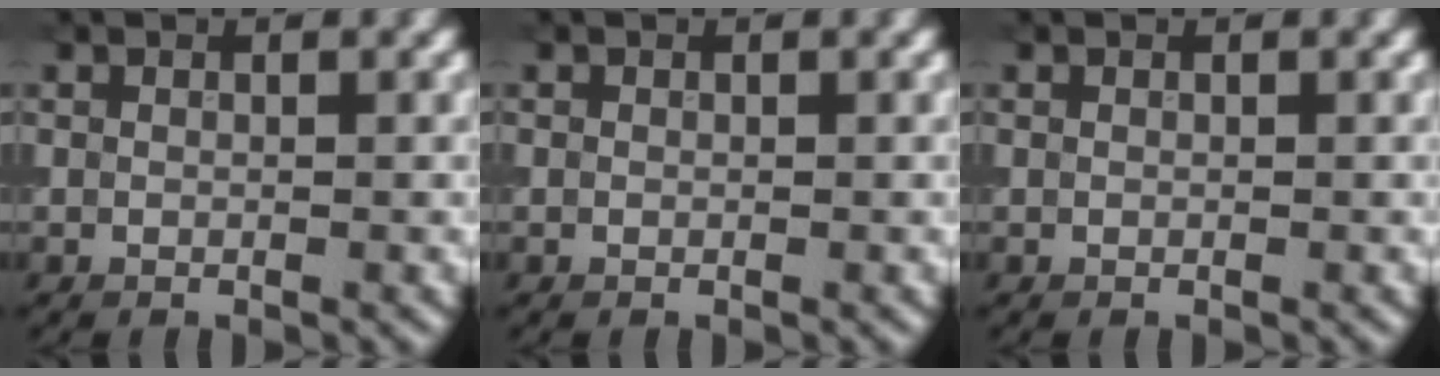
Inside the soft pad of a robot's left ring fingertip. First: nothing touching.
{"total": 0.0}
{"total": 0.0}